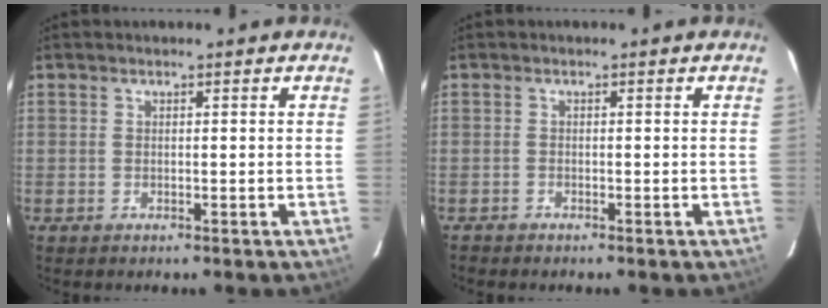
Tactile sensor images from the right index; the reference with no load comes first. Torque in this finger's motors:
{"motor_torque": [0.16, -0.14, 0.00, 0.00]}